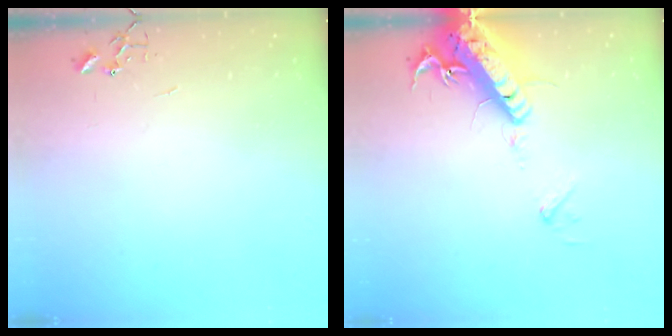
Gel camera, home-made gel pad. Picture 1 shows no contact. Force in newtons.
{"total": 18.9, "press": 18.5, "slide": 3.9}